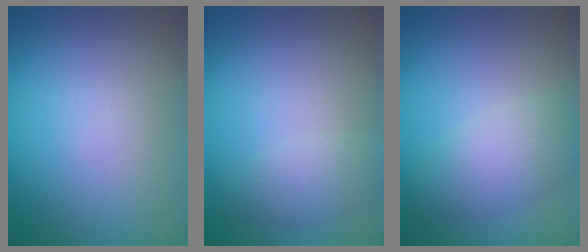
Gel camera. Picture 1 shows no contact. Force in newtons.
{"total": 2.1, "press": 2.1, "slide": 0.2}
{"total": 3.6, "press": 3.6, "slide": 0.1}